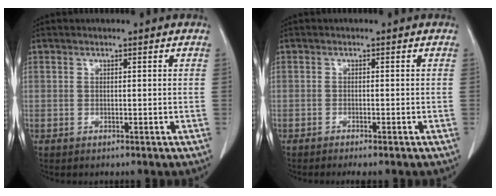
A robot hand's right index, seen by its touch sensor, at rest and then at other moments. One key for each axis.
{"total": 2.1, "fx": -1.7, "fy": 0.2, "fz": 1.2, "tx": -0.018, "ty": -0.006, "tz": -0.022}